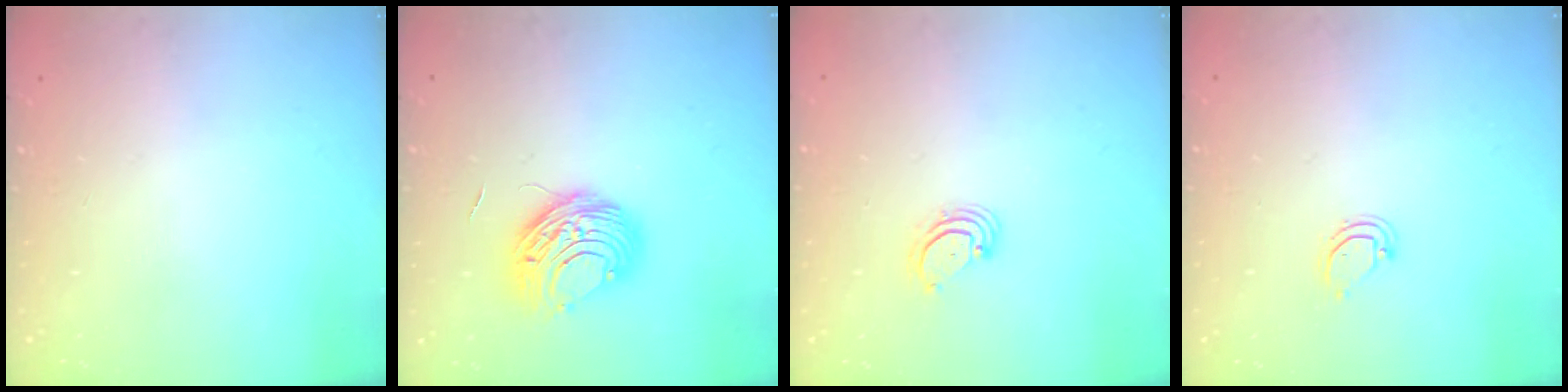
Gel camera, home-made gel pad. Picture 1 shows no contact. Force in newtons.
{"total": 9.1, "press": 9.1, "slide": 0.5}
{"total": 3.1, "press": 3.1, "slide": 0.3}
{"total": 3.6, "press": 3.5, "slide": 0.4}